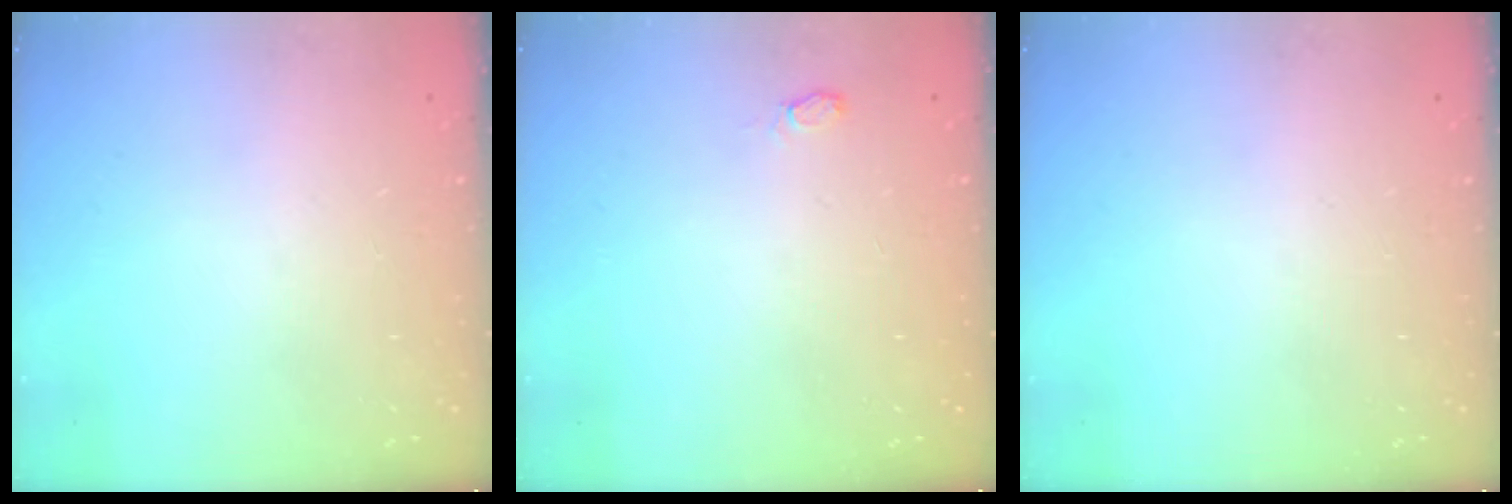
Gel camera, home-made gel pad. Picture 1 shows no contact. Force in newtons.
{"total": 4.5, "press": 4.3, "slide": 1.2}
{"total": 0.0}